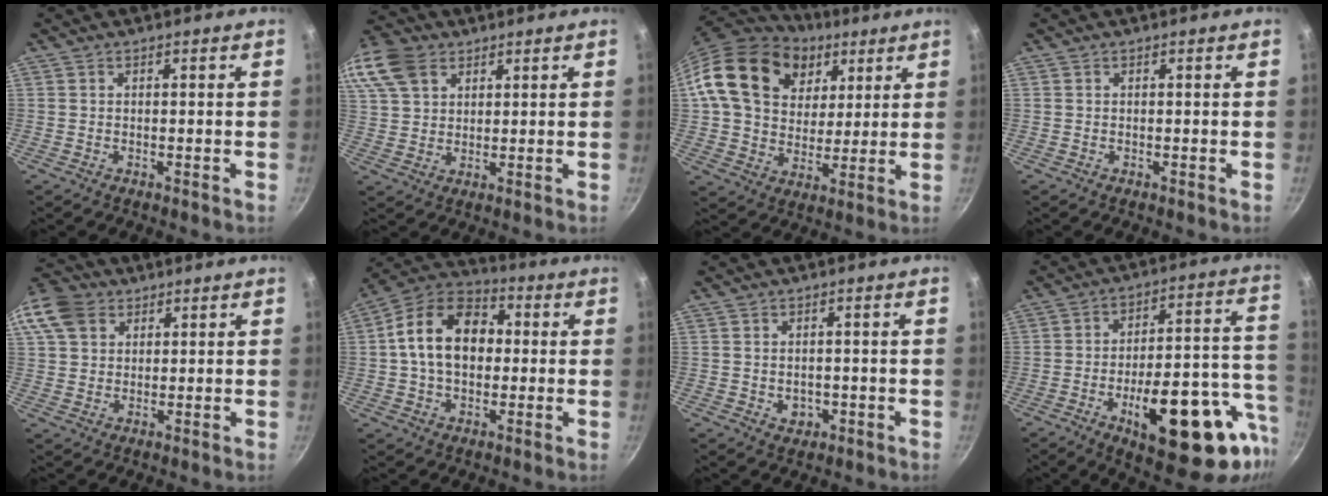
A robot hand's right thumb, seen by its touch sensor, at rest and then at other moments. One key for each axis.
{"total": 14.9, "fx": 7.5, "fy": 10.4, "fz": 7.6, "tx": -0.177, "ty": 0.017, "tz": 0.144}
{"total": 21.0, "fx": 8.0, "fy": 15.9, "fz": 11.2, "tx": -0.174, "ty": -0.006, "tz": 0.139}
{"total": 0.0}
{"total": 13.3, "fx": 5.6, "fy": 10.2, "fz": 6.3, "tx": -0.132, "ty": 0.017, "tz": 0.101}
{"total": 15.5, "fx": 1.2, "fy": 10.9, "fz": 11.0, "tx": -0.151, "ty": 0.030, "tz": 0.004}
{"total": 2.9, "fx": -0.6, "fy": 2.4, "fz": 1.6, "tx": -0.017, "ty": 0.003, "tz": 0.000}
{"total": 25.2, "fx": -9.3, "fy": 9.9, "fz": 21.3, "tx": -0.260, "ty": 0.033, "tz": -0.121}